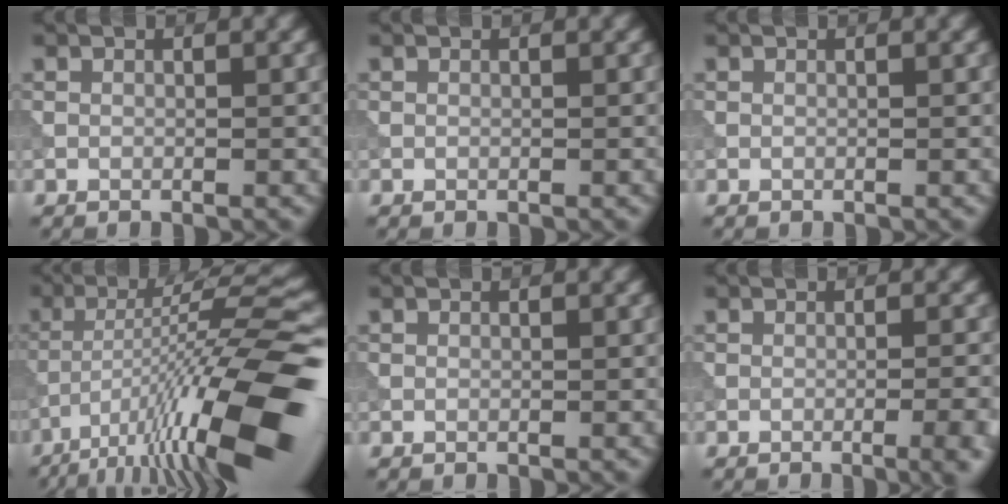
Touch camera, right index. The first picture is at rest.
{"total": 0.0}
{"total": 0.0}
{"total": 15.2, "force": [-6.9, 3.0, 13.2], "torque": [-0.223, 0.010, -0.107]}
{"total": 0.0}
{"total": 4.6, "force": [-1.6, 1.8, 3.9], "torque": [-0.025, 0.011, -0.013]}